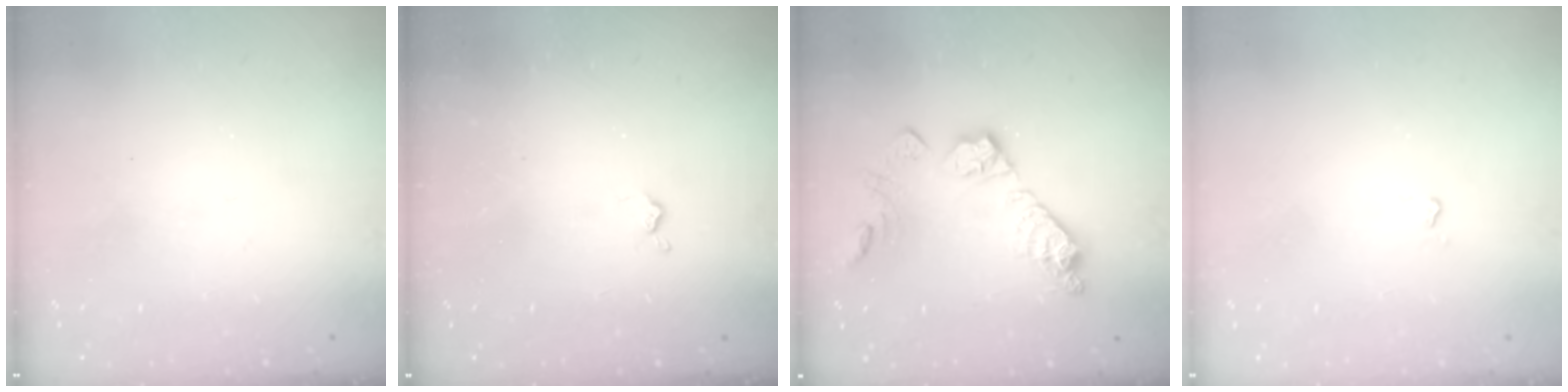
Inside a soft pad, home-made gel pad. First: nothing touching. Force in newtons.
{"total": 3.0, "press": 2.9, "slide": 0.4}
{"total": 13.8, "press": 13.8, "slide": 0.7}
{"total": 2.4, "press": 2.3, "slide": 0.5}